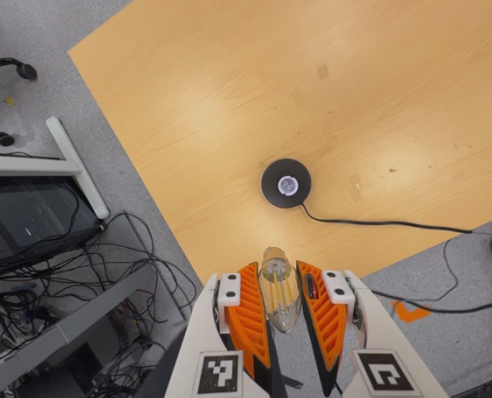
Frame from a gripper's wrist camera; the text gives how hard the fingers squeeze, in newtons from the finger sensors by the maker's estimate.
{"total": 14.6, "left": 15.7, "right": 13.5}